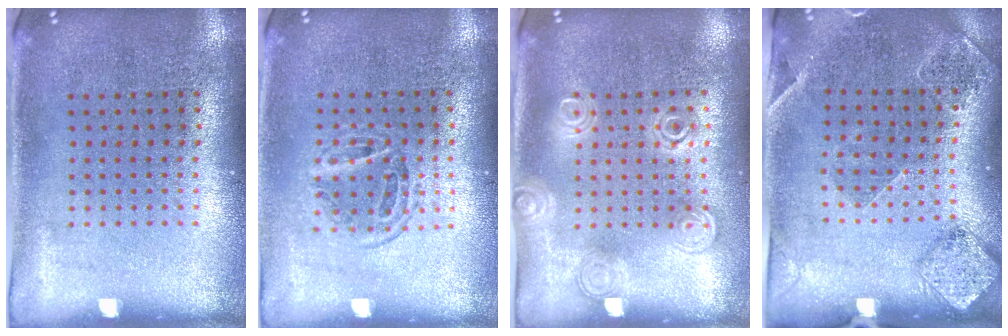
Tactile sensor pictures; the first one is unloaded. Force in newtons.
{"total": 1.2, "press": 1.0, "slide": 0.7}
{"total": 1.4, "press": 1.3, "slide": 0.4}
{"total": 1.5, "press": 1.5, "slide": 0.4}